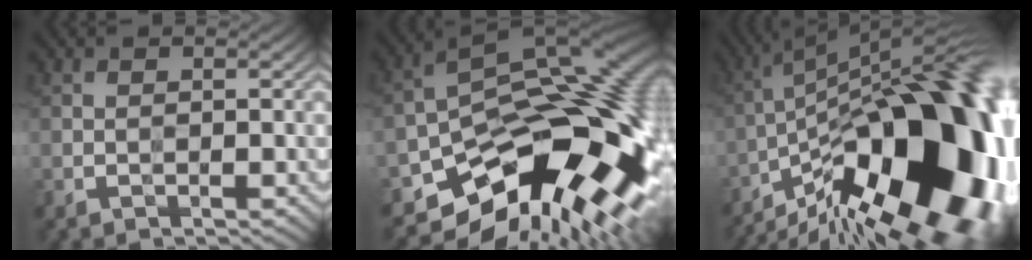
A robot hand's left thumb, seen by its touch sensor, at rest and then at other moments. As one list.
[{"total": 18.0, "force": [-7.6, 9.8, 13.1], "torque": [-0.174, -0.031, -0.116]}, {"total": 23.1, "force": [-11.1, 8.2, 18.5], "torque": [-0.240, -0.002, -0.173]}]